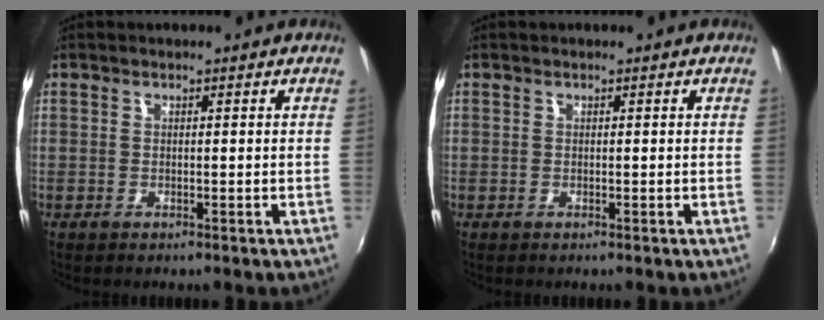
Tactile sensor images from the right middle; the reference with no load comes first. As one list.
[{"total": 0.0}]